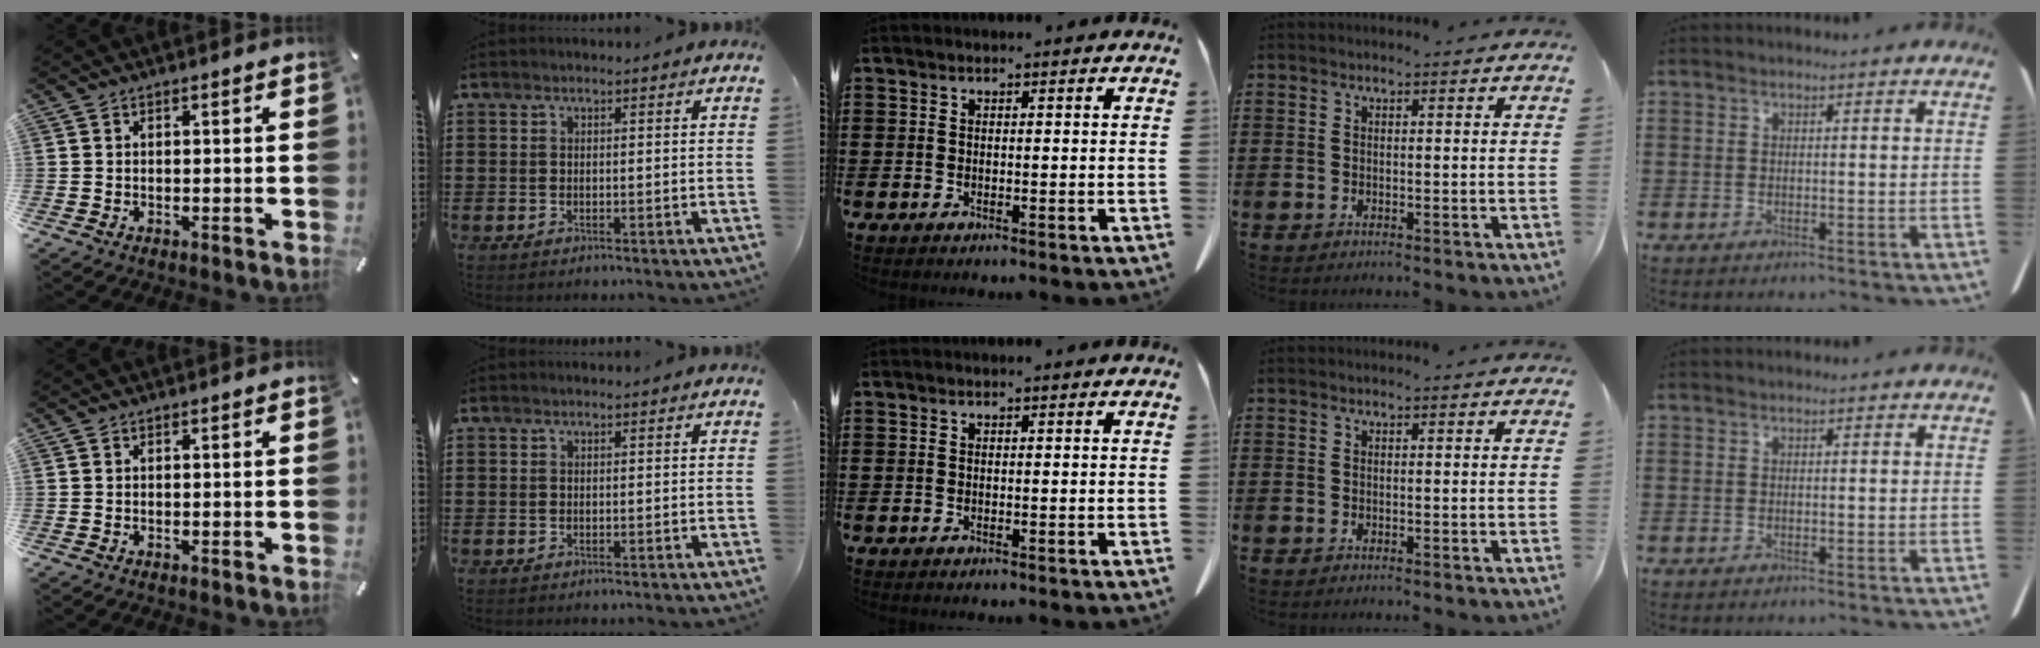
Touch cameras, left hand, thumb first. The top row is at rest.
{}